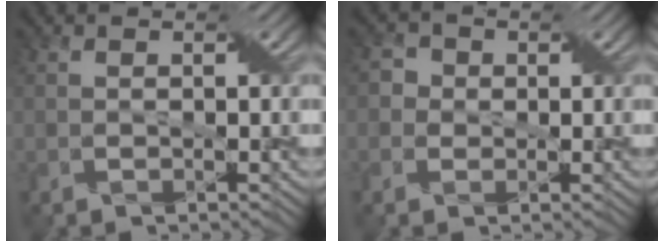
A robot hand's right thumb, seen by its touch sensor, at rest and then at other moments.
{"total": 2.2, "force": [0.0, 2.2, 0.4], "torque": [-0.011, 0.006, -0.008]}